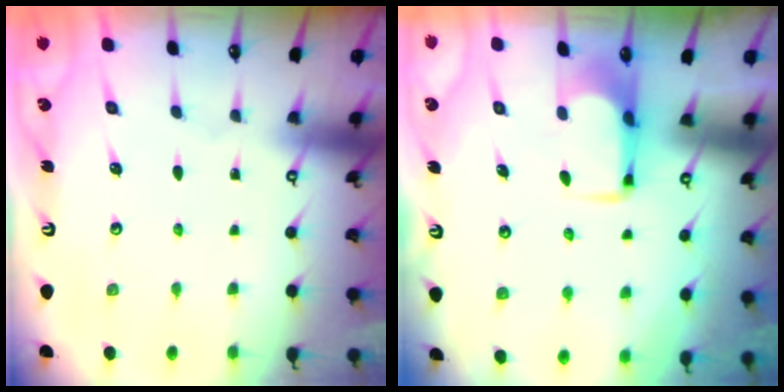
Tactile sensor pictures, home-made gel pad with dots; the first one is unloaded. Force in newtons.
{"total": 2.0, "press": 2.0, "slide": 0.4}